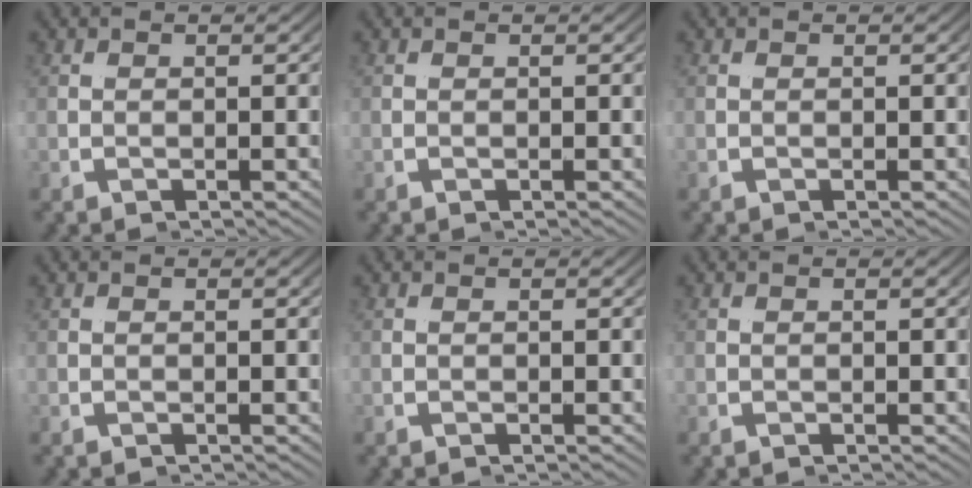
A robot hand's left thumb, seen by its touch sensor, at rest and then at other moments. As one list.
[{"total": 0.0}, {"total": 0.0}, {"total": 0.0}, {"total": 0.0}, {"total": 0.0}]